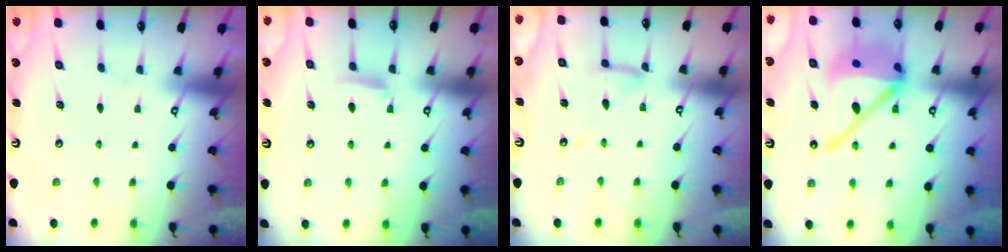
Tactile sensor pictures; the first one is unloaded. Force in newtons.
{"total": 6.1, "press": 6.1, "slide": 0.9}
{"total": 8.6, "press": 8.6, "slide": 0.7}
{"total": 18.9, "press": 18.8, "slide": 2.3}